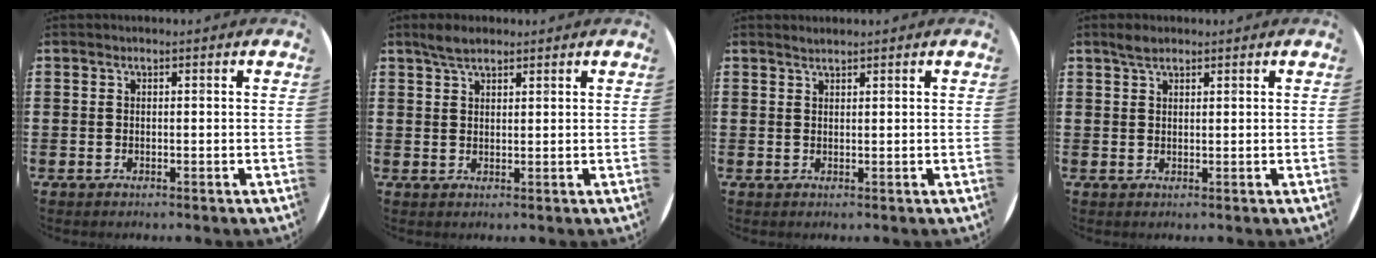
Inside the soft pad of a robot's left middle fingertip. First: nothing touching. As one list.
[{"total": 3.1, "force": [2.5, 1.1, 1.3], "torque": [-0.022, 0.004, 0.045]}, {"total": 1.0, "force": [1.0, 0.0, 0.2], "torque": [-0.004, 0.000, 0.018]}, {"total": 2.0, "force": [1.6, 0.7, 0.8], "torque": [-0.010, 0.001, 0.028]}]